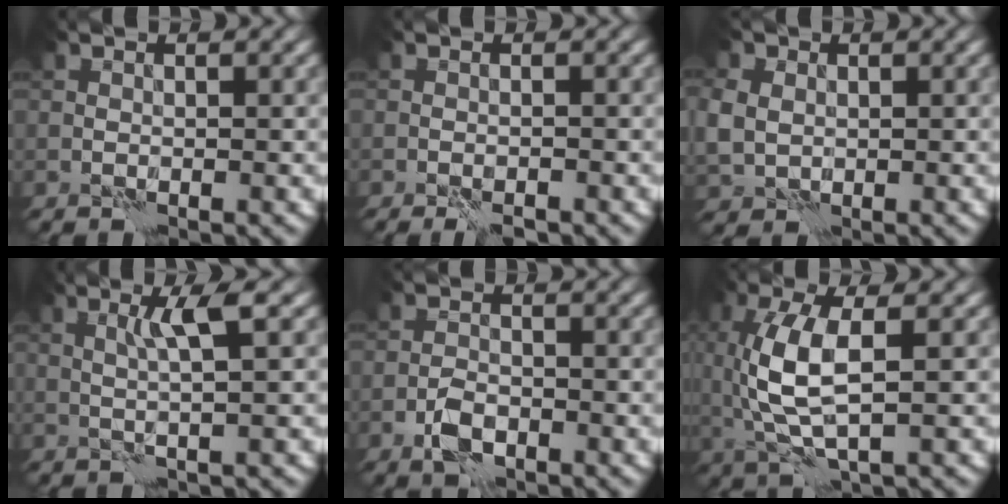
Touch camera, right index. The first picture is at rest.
{"total": 1.8, "force": [-1.5, 0.4, 1.0], "torque": [-0.017, 0.001, -0.024]}
{"total": 3.4, "force": [0.6, 2.9, 1.6], "torque": [-0.052, 0.009, 0.015]}
{"total": 3.0, "force": [1.0, 0.2, 2.8], "torque": [-0.047, 0.005, 0.018]}
{"total": 2.7, "force": [-1.5, 1.4, 1.8], "torque": [-0.032, 0.002, -0.033]}
{"total": 6.1, "force": [0.4, 2.3, 5.6], "torque": [-0.136, 0.003, 0.010]}